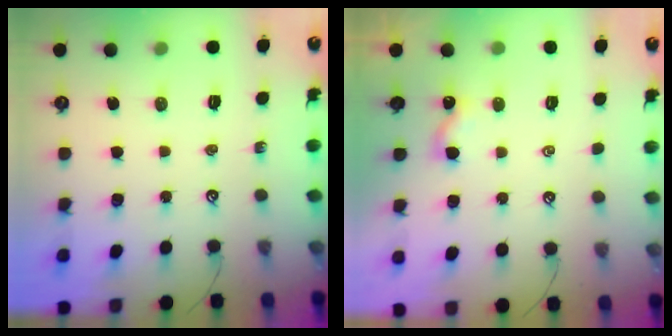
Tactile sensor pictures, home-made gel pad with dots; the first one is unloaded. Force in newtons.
{"total": 3.7, "press": 3.7, "slide": 0.2}